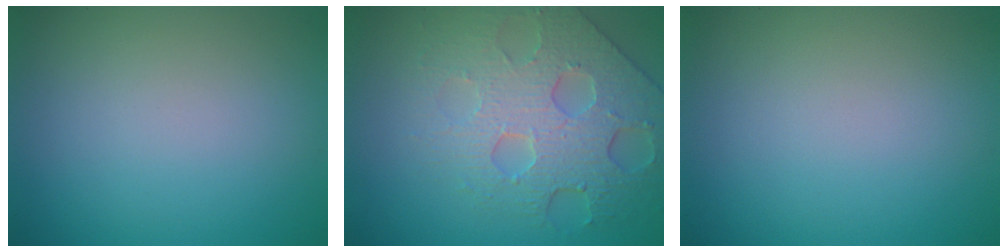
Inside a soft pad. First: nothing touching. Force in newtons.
{"total": 6.1, "press": 5.0, "slide": 3.5}
{"total": 0.0}